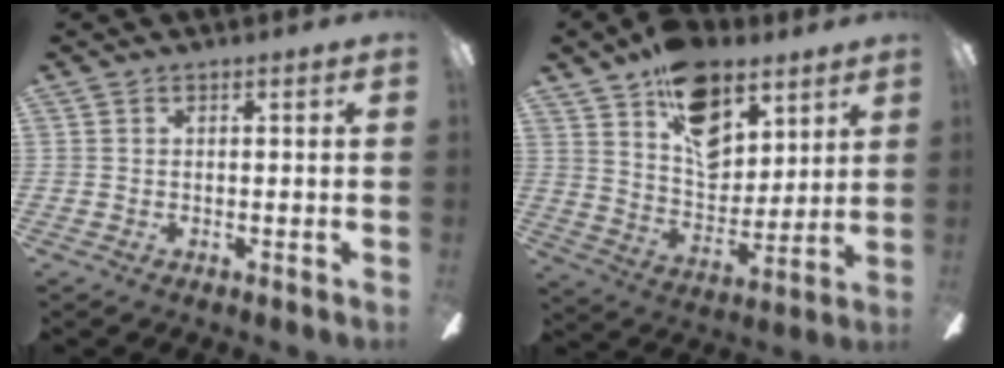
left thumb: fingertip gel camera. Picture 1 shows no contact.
{"total": 16.8, "force": [9.9, 10.2, 9.0], "torque": [-0.138, -0.045, 0.180]}